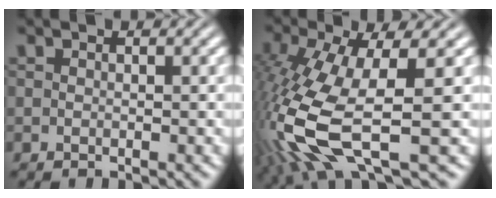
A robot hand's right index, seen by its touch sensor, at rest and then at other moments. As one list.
[{"total": 8.9, "force": [-2.1, 3.5, 7.9], "torque": [-0.190, -0.047, -0.005]}]